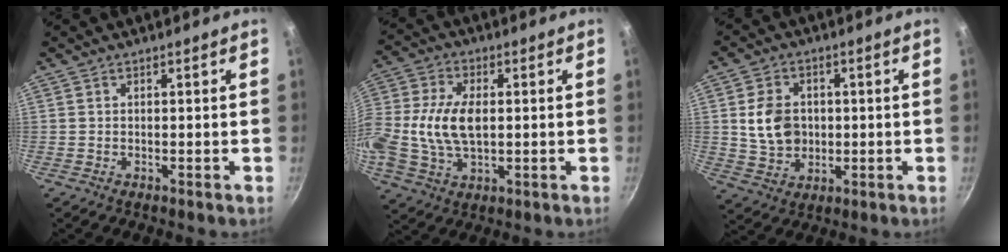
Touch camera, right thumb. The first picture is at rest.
{"total": 13.1, "force": [0.0, 7.8, 10.5], "torque": [-0.215, 0.019, -0.008]}
{"total": 9.1, "force": [0.8, 7.2, 5.5], "torque": [-0.078, 0.000, 0.018]}